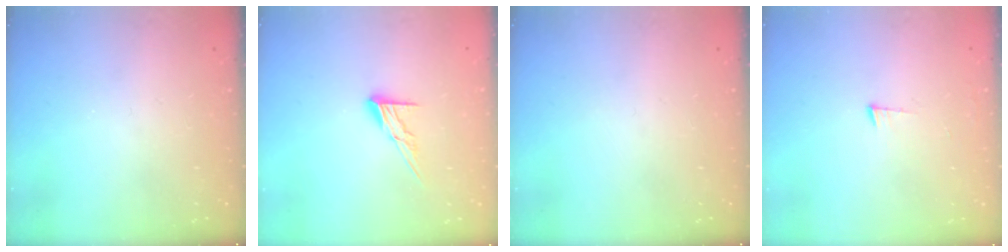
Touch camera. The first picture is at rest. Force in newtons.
{"total": 7.3, "press": 7.3, "slide": 0.3}
{"total": 0.0}
{"total": 2.8, "press": 2.7, "slide": 0.5}